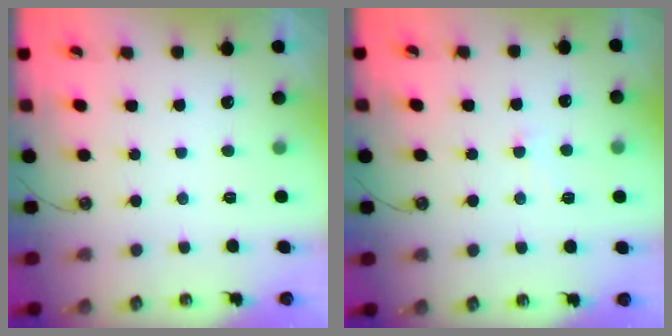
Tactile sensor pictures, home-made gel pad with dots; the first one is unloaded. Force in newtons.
{"total": 1.2, "press": 0.9, "slide": 0.7}